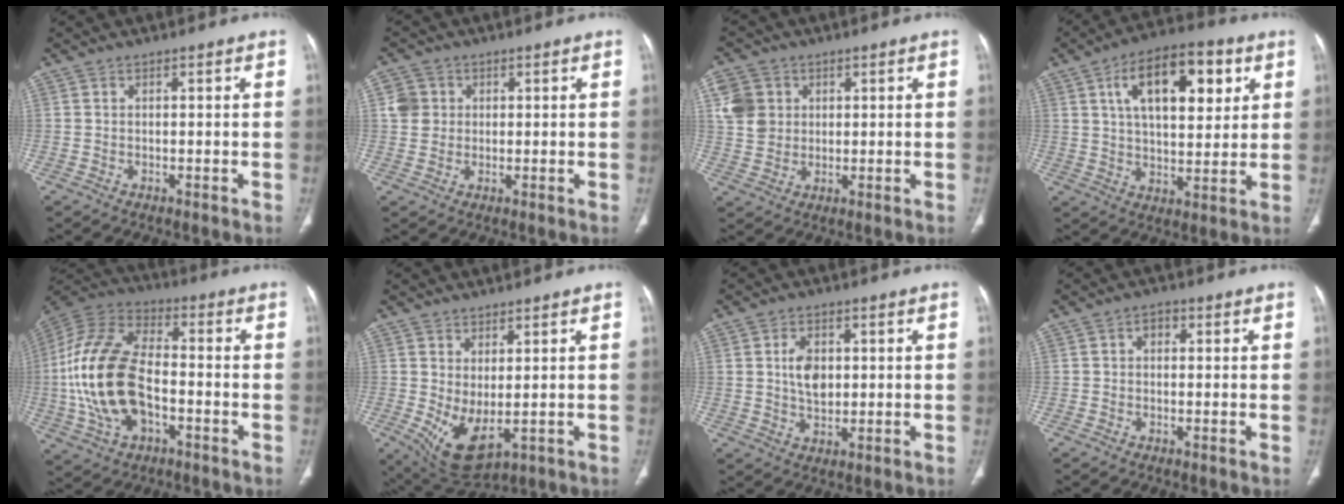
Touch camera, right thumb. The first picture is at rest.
{"total": 4.4, "force": [0.9, 4.1, 1.1], "torque": [0.000, 0.005, 0.016]}
{"total": 7.4, "force": [2.1, 6.5, 2.7], "torque": [-0.034, 0.002, 0.045]}
{"total": 17.0, "force": [6.4, 8.4, 13.4], "torque": [-0.172, -0.005, 0.102]}
{"total": 20.6, "force": [-3.4, 11.9, 16.4], "torque": [-0.341, 0.022, -0.063]}
{"total": 8.1, "force": [-0.7, 3.9, 7.0], "torque": [-0.124, -0.013, 0.012]}
{"total": 5.9, "force": [1.0, 4.0, 4.3], "torque": [-0.059, -0.004, 0.020]}
{"total": 1.8, "force": [0.1, 1.4, 1.0], "torque": [-0.004, 0.008, -0.005]}